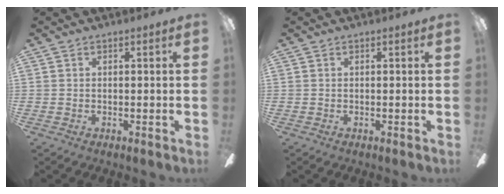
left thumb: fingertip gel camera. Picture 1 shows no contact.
{"total": 0.0}